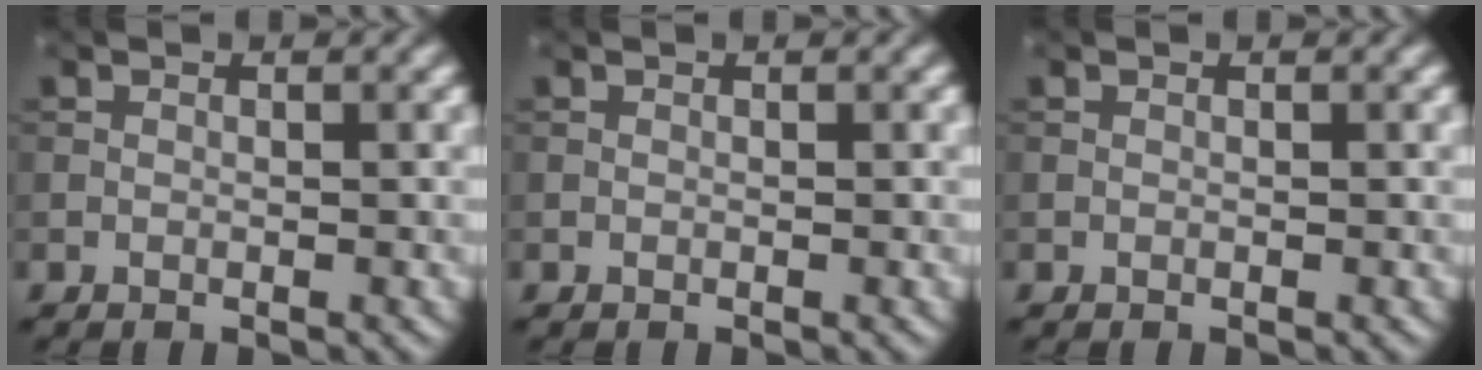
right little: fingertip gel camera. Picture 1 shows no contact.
{"total": 0.0}
{"total": 0.0}